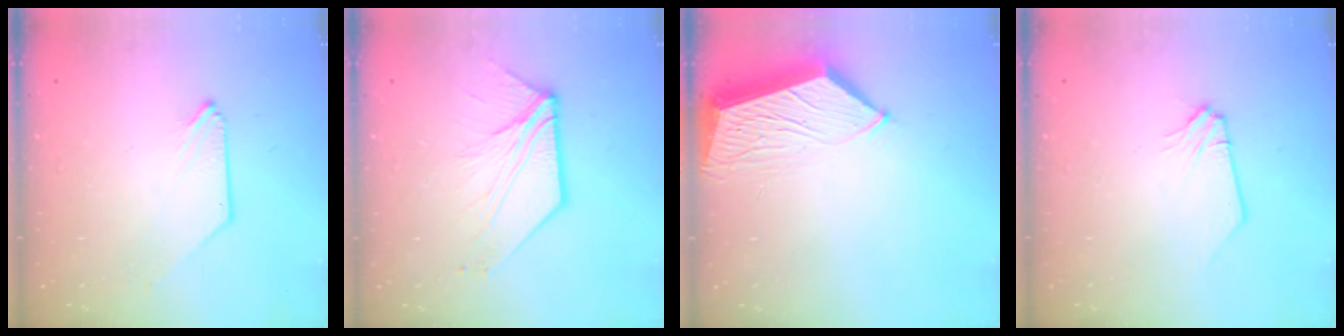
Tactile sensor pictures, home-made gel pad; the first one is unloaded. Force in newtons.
{"total": 8.2, "press": 8.1, "slide": 1.1}
{"total": 7.5, "press": 7.4, "slide": 1.2}
{"total": 0.0}